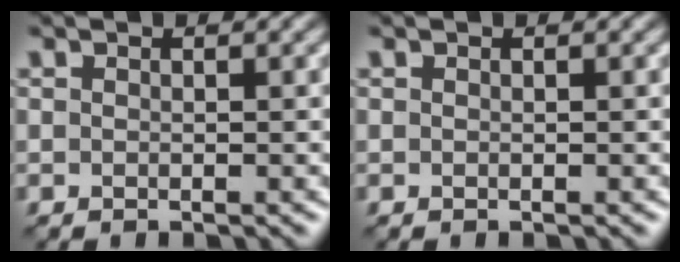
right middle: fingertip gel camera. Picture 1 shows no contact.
{"total": 0.0}